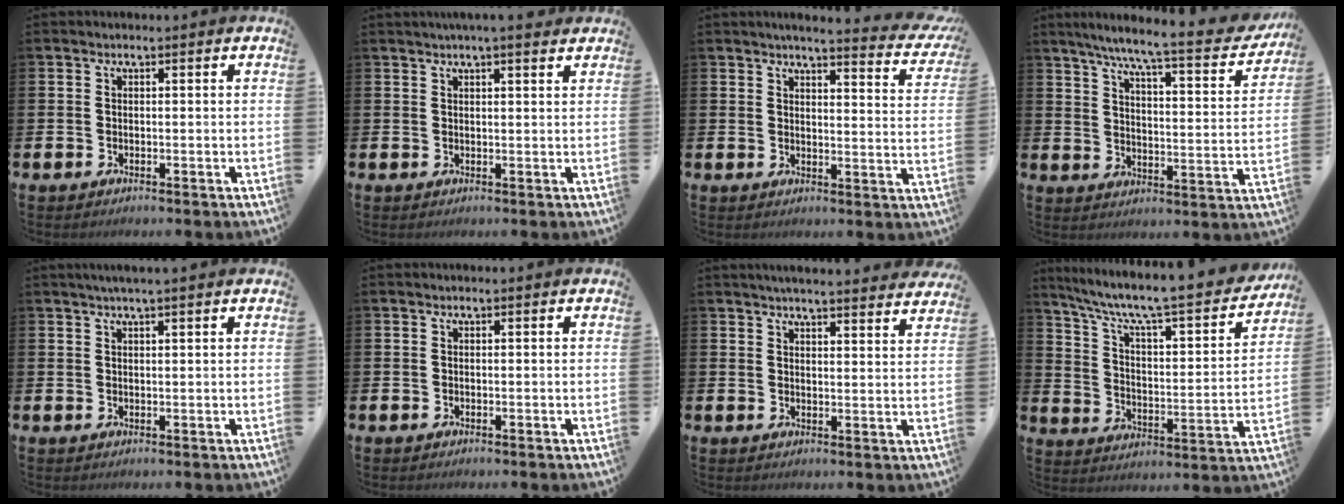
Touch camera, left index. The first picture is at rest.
{"total": 2.7, "force": [2.5, -0.2, 1.0], "torque": [-0.015, -0.010, 0.043]}
{"total": 3.9, "force": [3.8, 0.0, 1.2], "torque": [-0.020, -0.037, 0.057]}
{"total": 8.1, "force": [6.9, 0.6, 4.2], "torque": [-0.097, -0.051, 0.108]}
{"total": 1.9, "force": [1.6, -0.1, 1.0], "torque": [-0.019, 0.001, 0.029]}
{"total": 0.0}
{"total": 4.4, "force": [4.3, -0.3, 0.7], "torque": [-0.013, -0.027, 0.075]}
{"total": 8.1, "force": [6.9, 1.4, 4.0], "torque": [-0.105, -0.058, 0.108]}